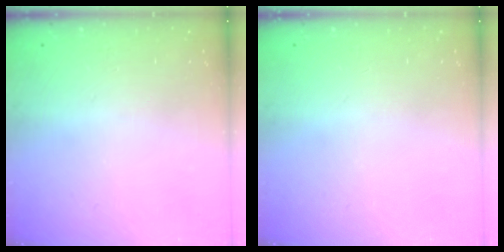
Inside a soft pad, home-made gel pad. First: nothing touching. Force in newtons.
{"total": 0.0}